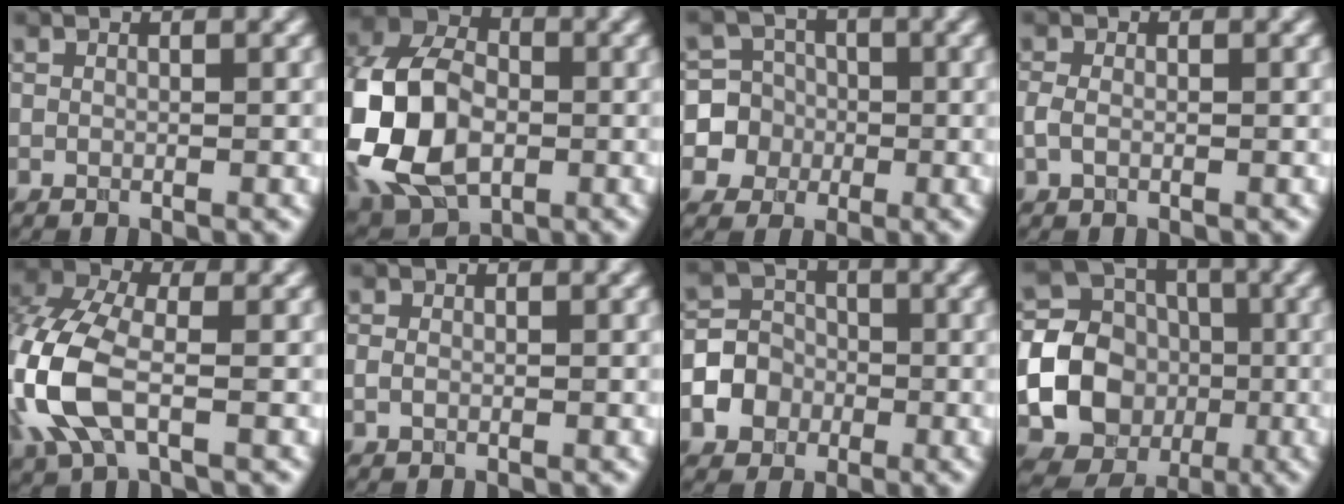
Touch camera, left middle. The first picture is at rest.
{"total": 12.1, "force": [-2.8, 8.4, 8.3], "torque": [-0.188, -0.004, -0.065]}
{"total": 7.2, "force": [-1.2, 7.1, 0.8], "torque": [-0.006, 0.015, -0.033]}
{"total": 1.3, "force": [-0.3, 0.8, 1.0], "torque": [-0.024, 0.001, -0.010]}
{"total": 8.1, "force": [-2.3, 4.4, 6.3], "torque": [-0.168, 0.003, -0.060]}
{"total": 0.8, "force": [-0.1, 0.6, 0.5], "torque": [-0.012, 0.000, -0.004]}
{"total": 4.9, "force": [-1.8, 4.3, 1.5], "torque": [-0.010, 0.004, -0.050]}
{"total": 25.5, "force": [-4.3, 24.2, 7.1], "torque": [-0.170, -0.025, -0.122]}